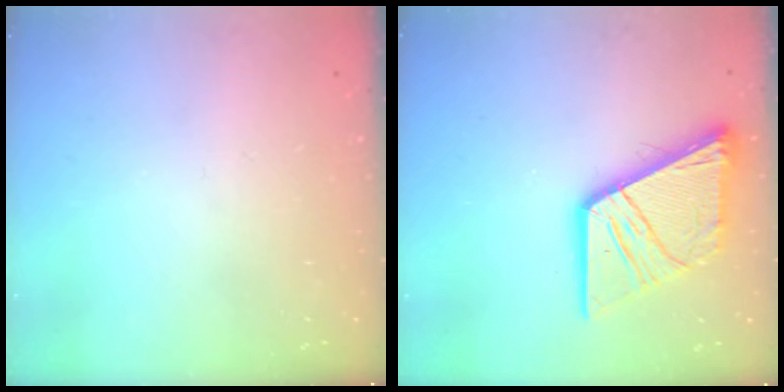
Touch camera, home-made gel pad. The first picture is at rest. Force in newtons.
{"total": 18.9, "press": 18.7, "slide": 2.1}